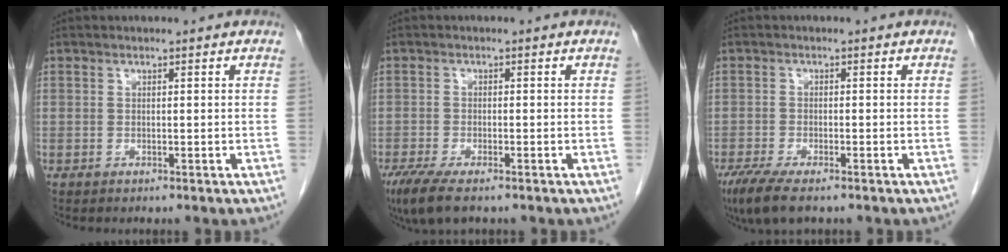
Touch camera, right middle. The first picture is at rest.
{"total": 6.3, "force": [-4.4, 1.6, 4.2], "torque": [-0.077, -0.017, -0.073]}
{"total": 6.6, "force": [-4.7, 1.6, 4.4], "torque": [-0.080, -0.017, -0.079]}